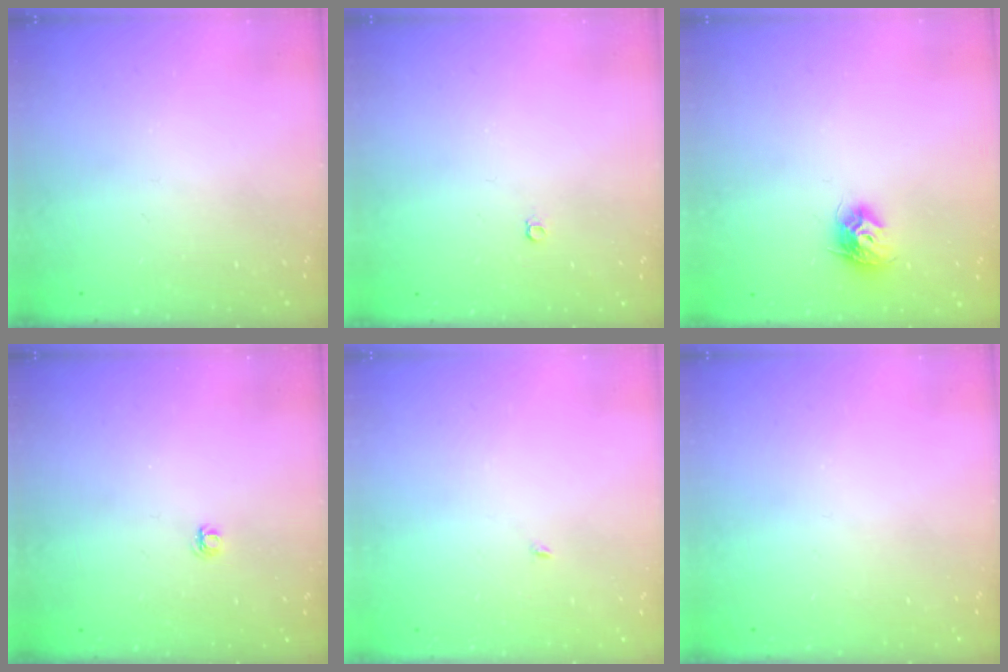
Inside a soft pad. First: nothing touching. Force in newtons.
{"total": 3.6, "press": 3.6, "slide": 0.6}
{"total": 8.9, "press": 8.9, "slide": 0.1}
{"total": 4.1, "press": 4.1, "slide": 0.5}
{"total": 1.9, "press": 1.9, "slide": 0.2}
{"total": 0.0}